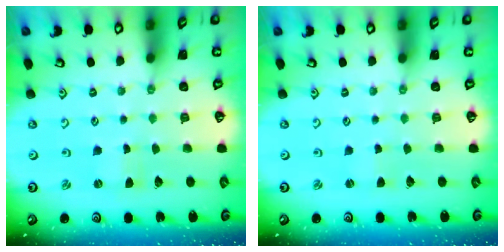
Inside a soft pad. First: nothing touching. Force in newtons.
{"total": 0.0}